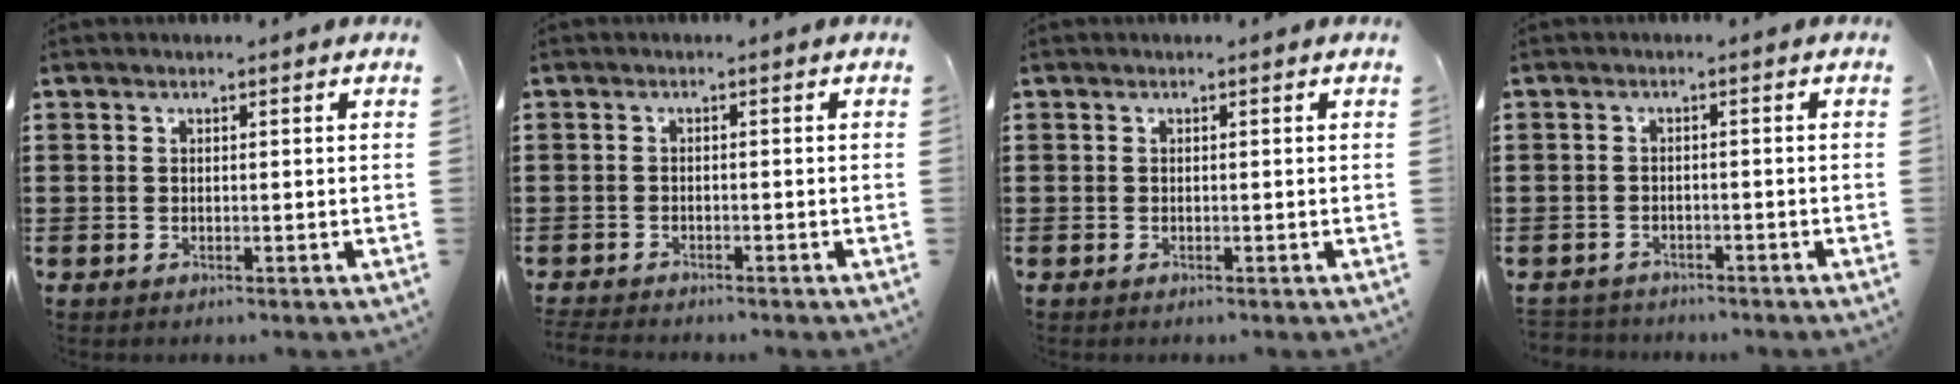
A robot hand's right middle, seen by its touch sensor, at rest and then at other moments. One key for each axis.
{"total": 1.4, "fx": -1.4, "fy": -0.1, "fz": 0.1, "tx": -0.007, "ty": -0.003, "tz": -0.029}
{"total": 0.0}
{"total": 1.9, "fx": -1.8, "fy": 0.3, "fz": -0.3, "tx": -0.001, "ty": -0.002, "tz": -0.043}